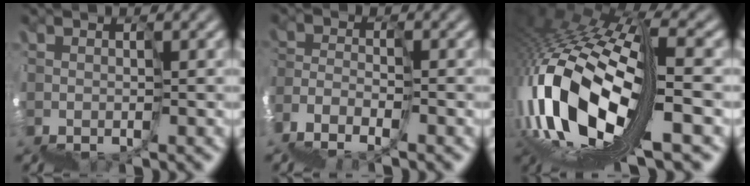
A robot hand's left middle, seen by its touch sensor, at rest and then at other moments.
{"total": 1.5, "force": [-1.1, 0.7, 0.7], "torque": [-0.008, 0.018, -0.030]}
{"total": 13.6, "force": [-0.7, 4.7, 12.7], "torque": [-0.279, 0.022, -0.009]}